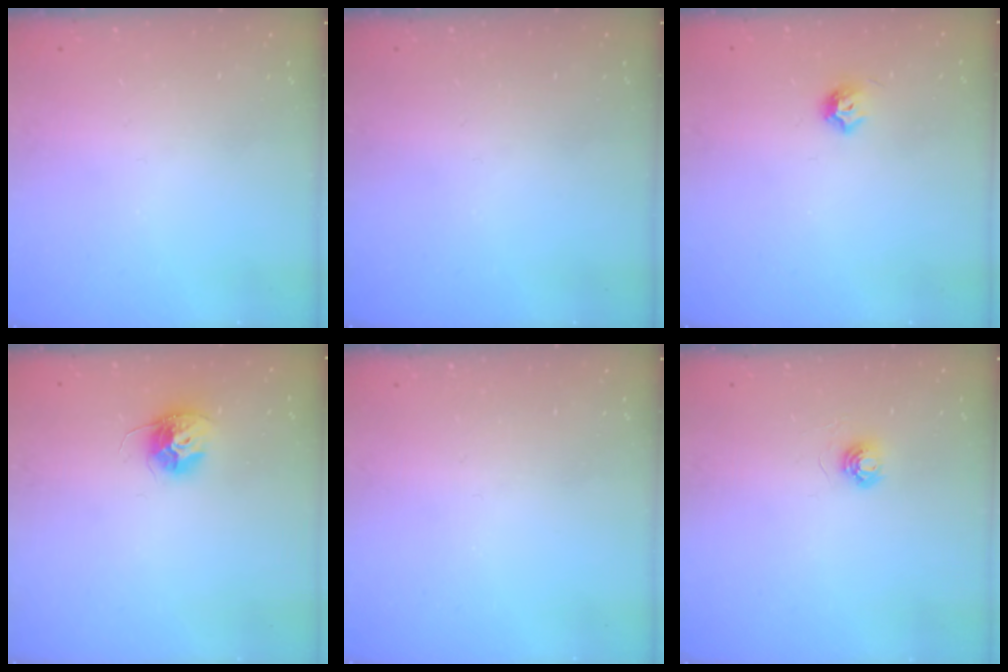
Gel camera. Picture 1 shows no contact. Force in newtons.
{"total": 0.0}
{"total": 5.9, "press": 5.9, "slide": 0.8}
{"total": 10.7, "press": 10.7, "slide": 0.7}
{"total": 0.0}
{"total": 4.7, "press": 4.7, "slide": 0.3}